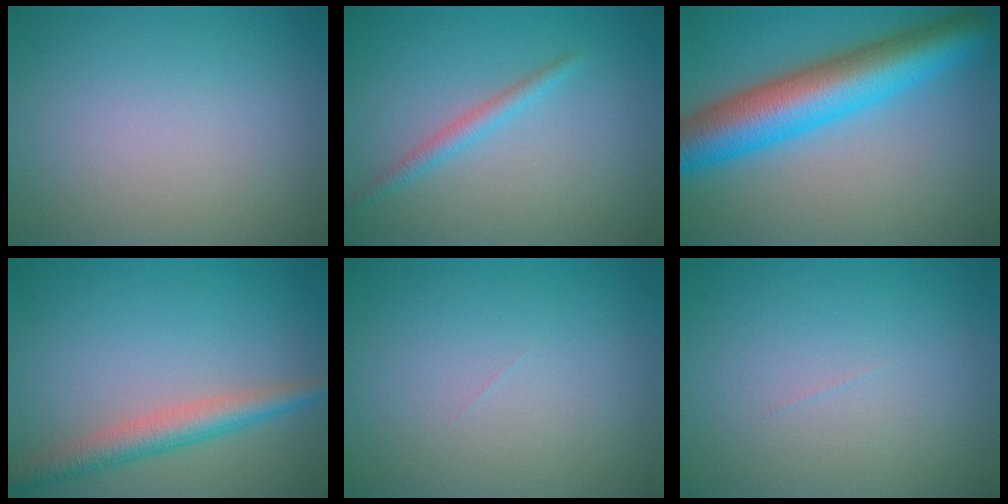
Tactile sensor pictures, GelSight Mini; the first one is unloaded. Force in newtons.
{"total": 1.7, "press": 1.7, "slide": 0.1}
{"total": 9.5, "press": 9.5, "slide": 0.2}
{"total": 3.6, "press": 3.6, "slide": 0.1}
{"total": 0.0}
{"total": 0.0}